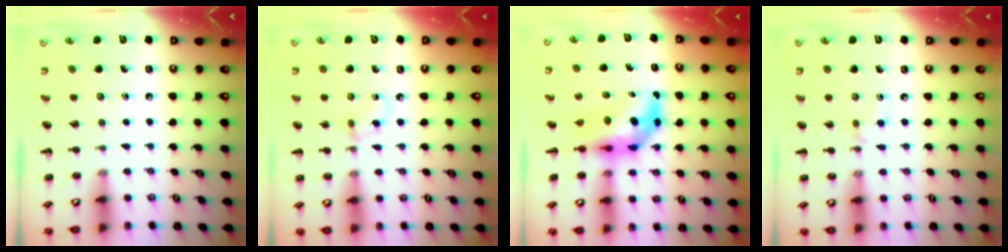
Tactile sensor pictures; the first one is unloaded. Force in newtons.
{"total": 4.4, "press": 4.0, "slide": 1.7}
{"total": 7.1, "press": 6.7, "slide": 2.3}
{"total": 2.8, "press": 2.6, "slide": 1.0}